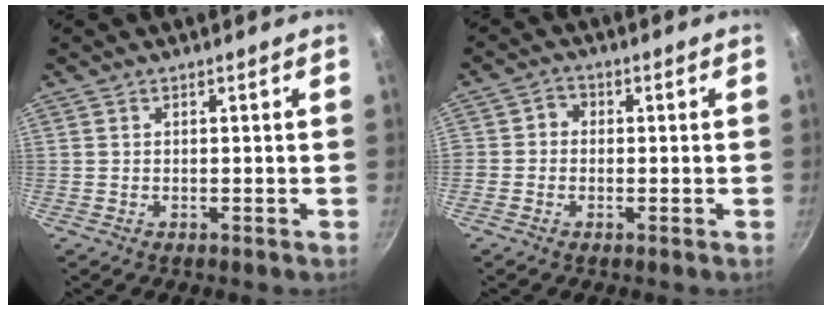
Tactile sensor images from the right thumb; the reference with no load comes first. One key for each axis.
{"total": 2.5, "fx": -0.6, "fy": 2.3, "fz": 0.9, "tx": 0.001, "ty": 0.009, "tz": -0.020}